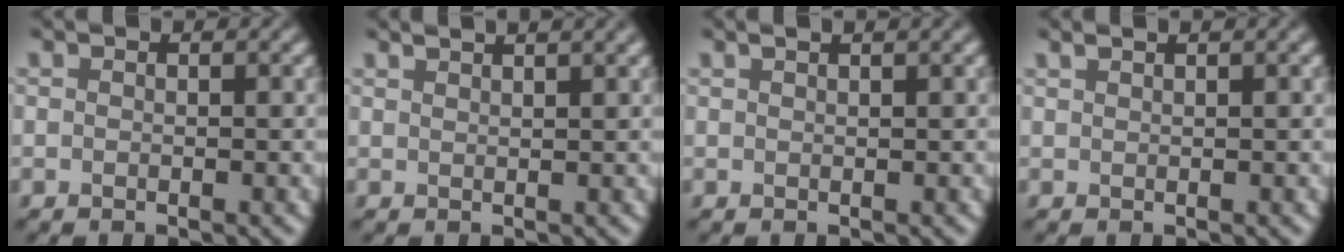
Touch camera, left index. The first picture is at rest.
{"total": 2.4, "force": [1.9, 0.5, 1.3], "torque": [-0.006, 0.015, 0.018]}
{"total": 1.0, "force": [0.8, -0.1, 0.6], "torque": [-0.011, 0.003, 0.013]}
{"total": 0.8, "force": [0.6, -0.1, 0.4], "torque": [-0.014, 0.003, 0.013]}